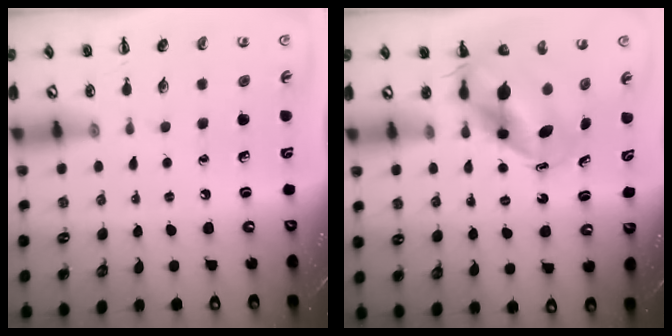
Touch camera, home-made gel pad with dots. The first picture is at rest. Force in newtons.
{"total": 6.5, "press": 6.4, "slide": 1.5}